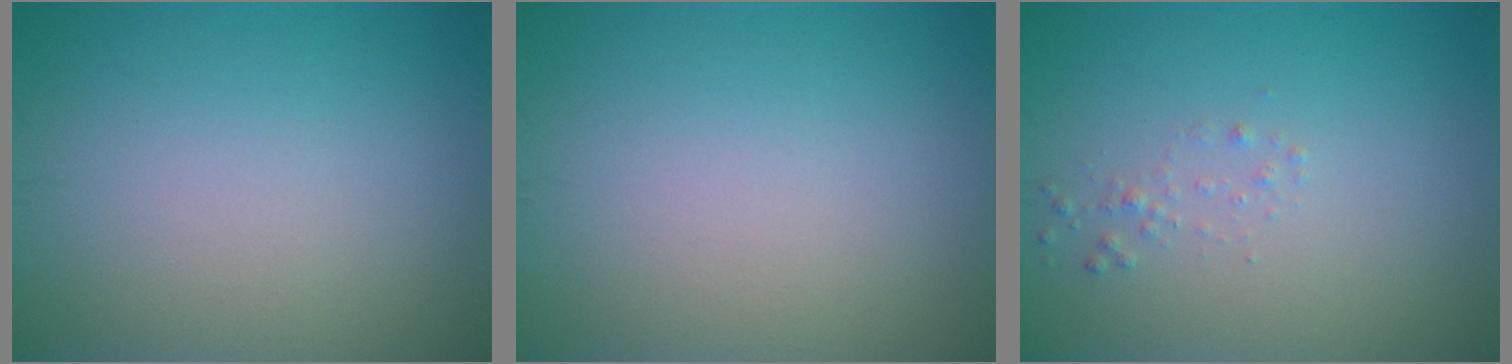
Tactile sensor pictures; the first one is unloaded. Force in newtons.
{"total": 0.0}
{"total": 0.7, "press": 0.7, "slide": 0.0}